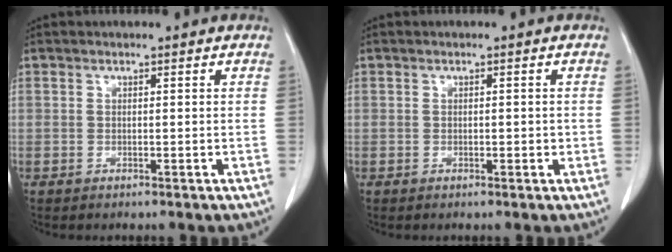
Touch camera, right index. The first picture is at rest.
{"total": 1.1, "force": [-0.1, 0.5, 0.9], "torque": [-0.014, 0.001, -0.001]}